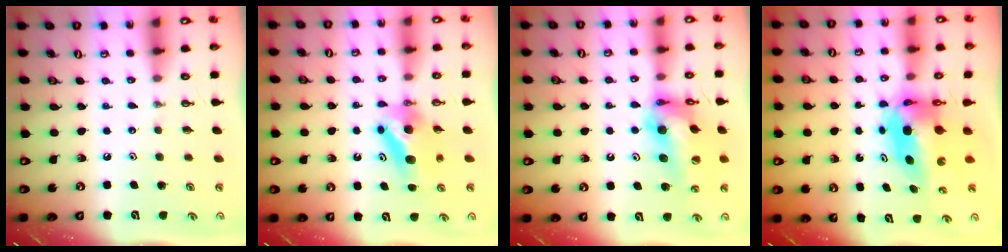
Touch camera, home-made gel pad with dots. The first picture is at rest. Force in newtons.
{"total": 6.5, "press": 6.4, "slide": 0.8}
{"total": 16.5, "press": 16.4, "slide": 1.8}
{"total": 7.5, "press": 7.5, "slide": 0.6}